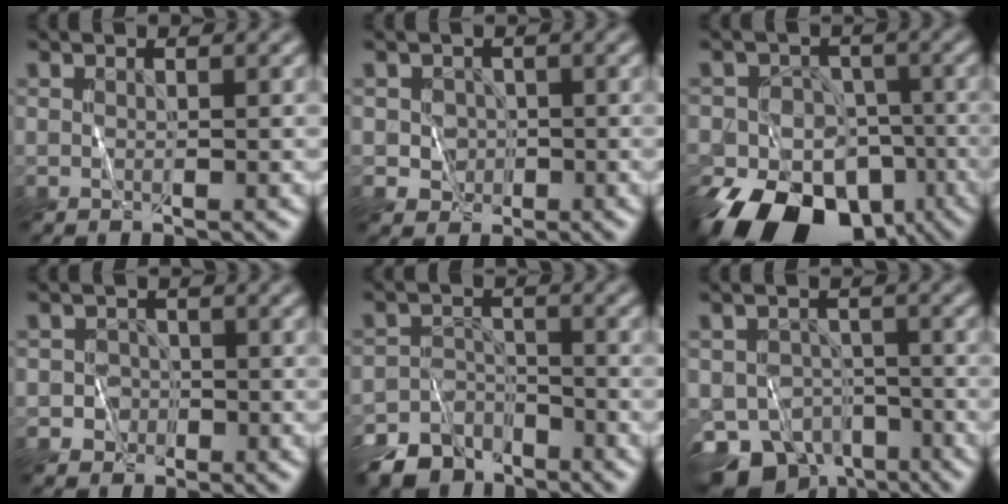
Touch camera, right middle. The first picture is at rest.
{"total": 1.9, "force": [-0.3, 1.8, 0.6], "torque": [-0.003, 0.000, -0.009]}
{"total": 15.5, "force": [-9.3, 10.7, 6.2], "torque": [-0.078, -0.032, -0.168]}
{"total": 1.7, "force": [-0.8, 1.5, 0.0], "torque": [0.013, 0.007, -0.016]}
{"total": 7.3, "force": [-5.8, 4.2, 1.3], "torque": [-0.008, -0.012, -0.092]}
{"total": 8.9, "force": [-5.7, 5.6, 3.8], "torque": [-0.066, -0.027, -0.091]}